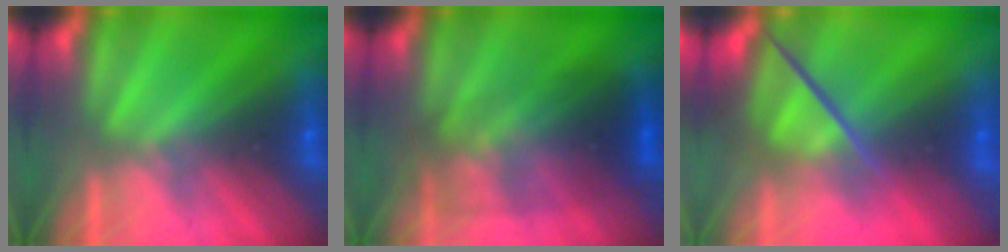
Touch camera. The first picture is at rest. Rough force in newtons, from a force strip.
{"total": 2.9}
{"total": 3.8}